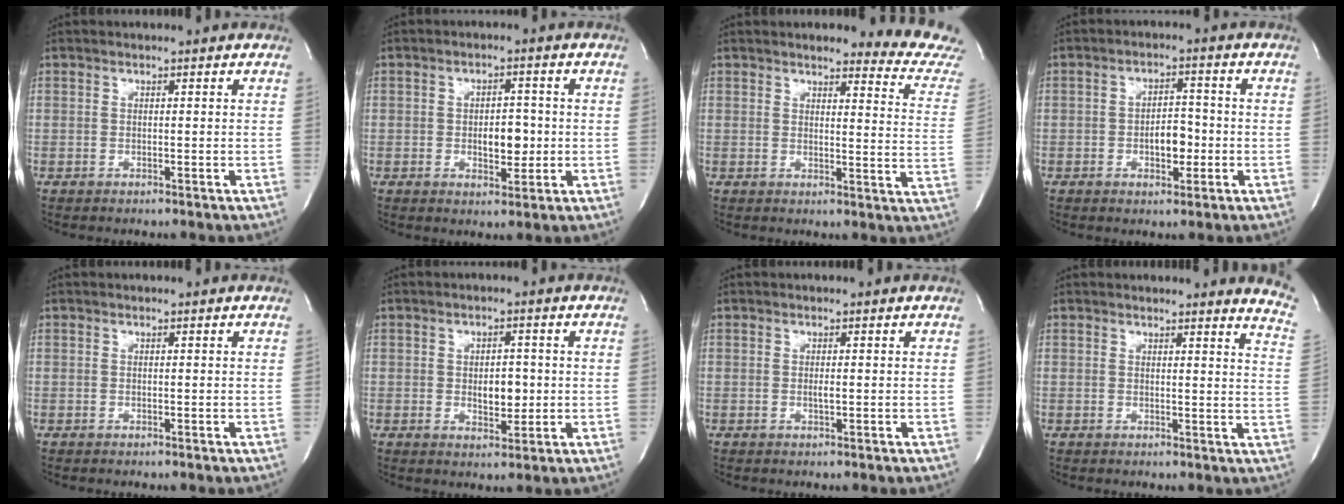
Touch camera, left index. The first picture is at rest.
{"total": 4.6, "force": [-1.1, 2.3, 3.8], "torque": [-0.049, -0.004, -0.012]}
{"total": 10.9, "force": [10.7, 0.0, 2.2], "torque": [-0.007, -0.090, 0.089]}
{"total": 4.6, "force": [-1.6, 2.3, 3.6], "torque": [-0.050, 0.002, -0.021]}
{"total": 0.0}
{"total": 4.0, "force": [-0.8, 2.1, 3.4], "torque": [-0.047, -0.007, -0.007]}
{"total": 0.9, "force": [-0.6, 0.0, 0.6], "torque": [-0.014, -0.007, -0.010]}
{"total": 7.2, "force": [7.0, -0.1, 1.8], "torque": [-0.010, -0.074, 0.041]}